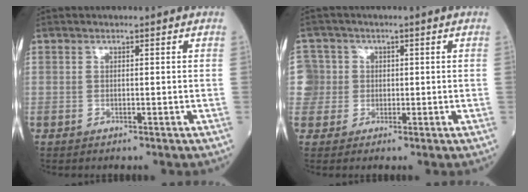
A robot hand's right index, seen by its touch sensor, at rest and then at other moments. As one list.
[{"total": 5.0, "force": [0.3, 5.0, -0.3], "torque": [0.015, 0.024, 0.005]}]